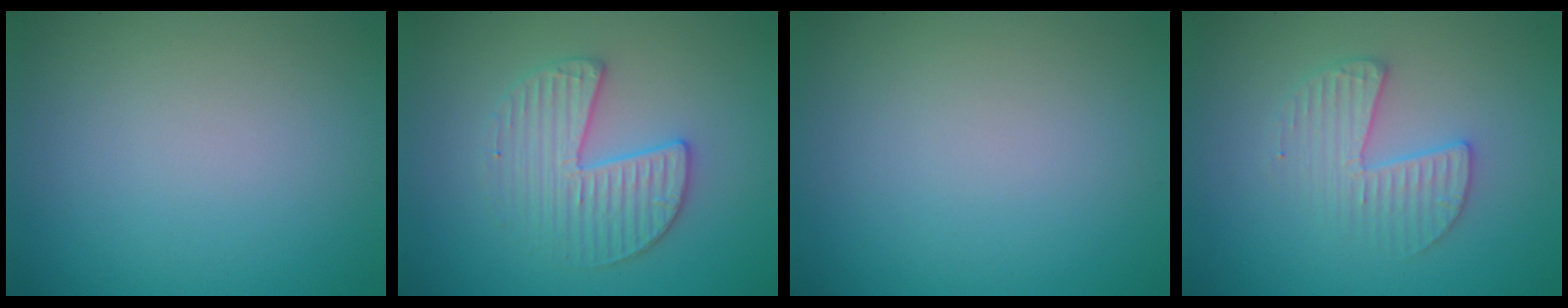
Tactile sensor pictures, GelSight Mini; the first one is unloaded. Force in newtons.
{"total": 3.4, "press": 3.3, "slide": 0.7}
{"total": 0.0}
{"total": 3.1, "press": 3.0, "slide": 0.5}